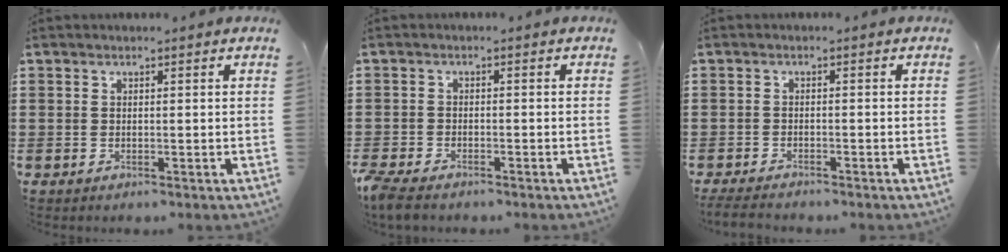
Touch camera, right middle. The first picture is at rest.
{"total": 2.5, "force": [-2.3, 0.6, 0.9], "torque": [-0.039, -0.006, -0.052]}
{"total": 1.9, "force": [-1.9, 0.2, 0.5], "torque": [-0.018, -0.002, -0.041]}